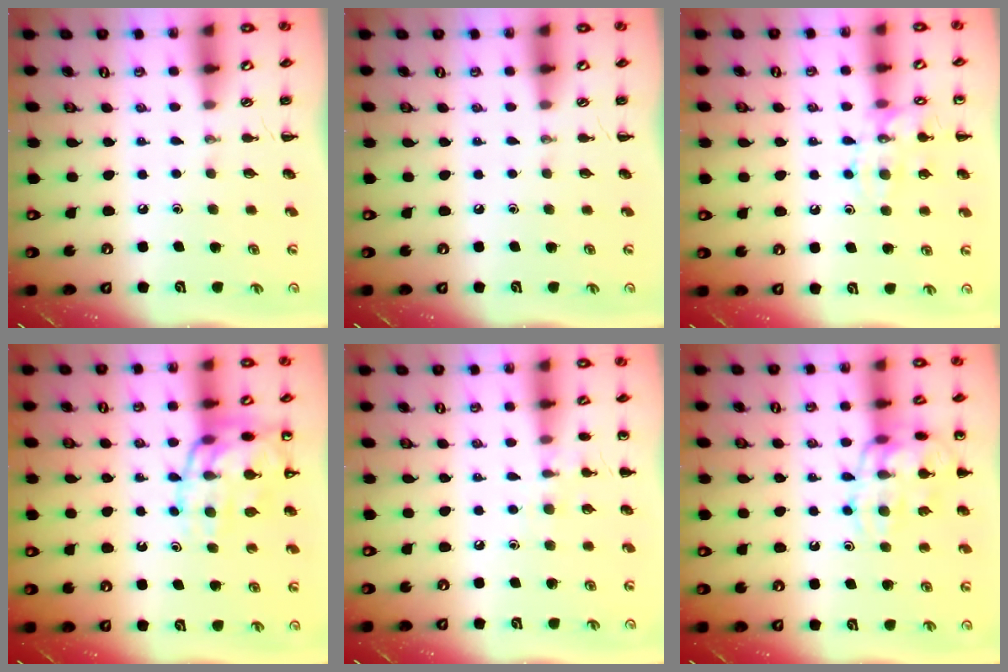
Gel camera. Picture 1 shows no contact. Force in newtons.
{"total": 0.0}
{"total": 12.3, "press": 12.3, "slide": 0.7}
{"total": 17.4, "press": 17.1, "slide": 3.0}
{"total": 7.5, "press": 7.2, "slide": 1.9}
{"total": 15.6, "press": 15.4, "slide": 2.1}